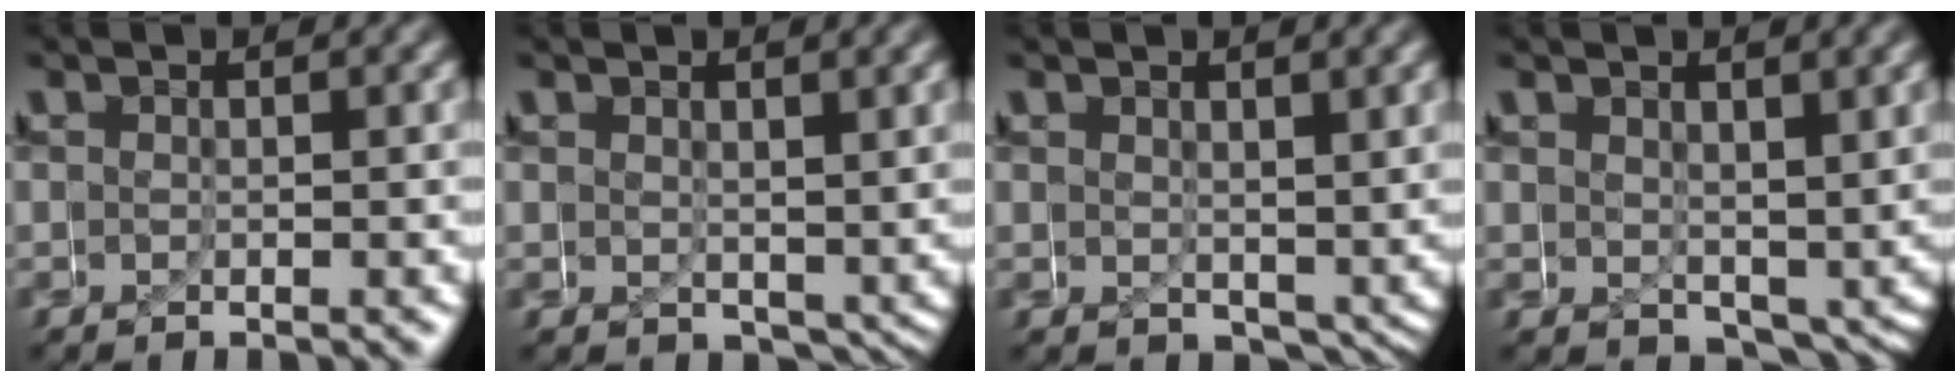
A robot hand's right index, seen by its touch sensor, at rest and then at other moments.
{"total": 1.5, "force": [0.1, 1.2, 0.9], "torque": [-0.018, -0.015, 0.012]}
{"total": 1.6, "force": [-0.2, 1.2, 1.0], "torque": [-0.019, -0.017, 0.007]}
{"total": 2.0, "force": [-0.5, 1.4, 1.4], "torque": [-0.023, -0.024, 0.003]}